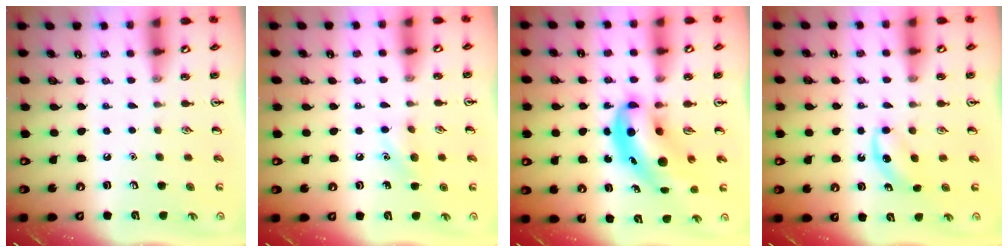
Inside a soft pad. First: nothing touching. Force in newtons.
{"total": 7.5, "press": 7.3, "slide": 1.8}
{"total": 9.0, "press": 8.7, "slide": 2.4}
{"total": 4.5, "press": 4.2, "slide": 1.4}